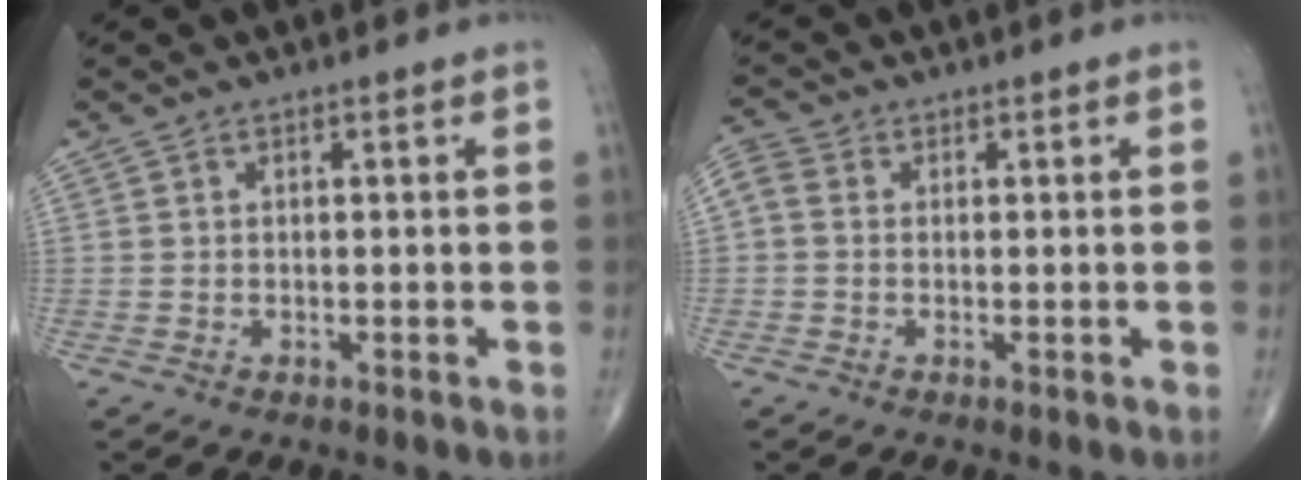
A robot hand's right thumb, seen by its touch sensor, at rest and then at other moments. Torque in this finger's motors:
{"motor_torque": [-0.30, 0.30, 0.40, 0.00, 0.11]}